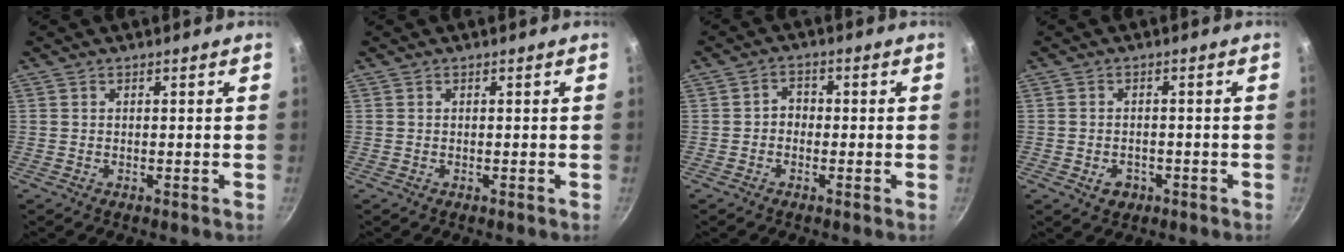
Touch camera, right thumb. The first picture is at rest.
{"total": 0.0}
{"total": 2.7, "force": [-0.6, 2.2, 1.4], "torque": [-0.008, 0.013, -0.016]}
{"total": 3.1, "force": [-1.3, 2.4, 1.5], "torque": [-0.016, 0.014, -0.010]}